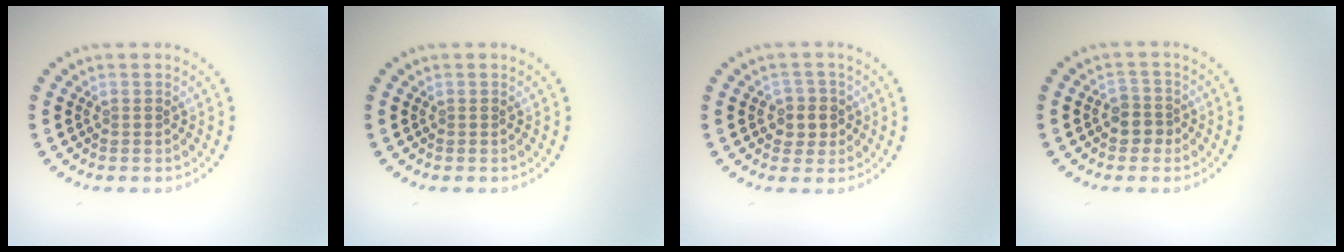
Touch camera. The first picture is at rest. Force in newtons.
{"total": 0.0}
{"total": 2.1, "press": 2.0, "slide": 0.7}
{"total": 2.0, "press": 1.7, "slide": 1.0}